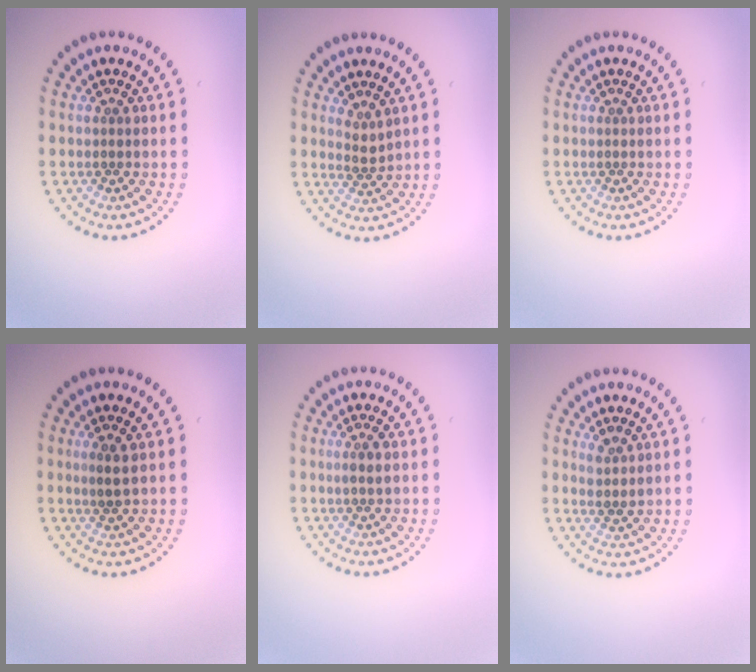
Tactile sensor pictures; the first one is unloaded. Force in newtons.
{"total": 1.4, "press": 1.0, "slide": 0.9}
{"total": 0.0}
{"total": 1.6, "press": 1.5, "slide": 0.7}
{"total": 1.5, "press": 1.3, "slide": 0.9}
{"total": 1.7, "press": 1.4, "slide": 0.8}